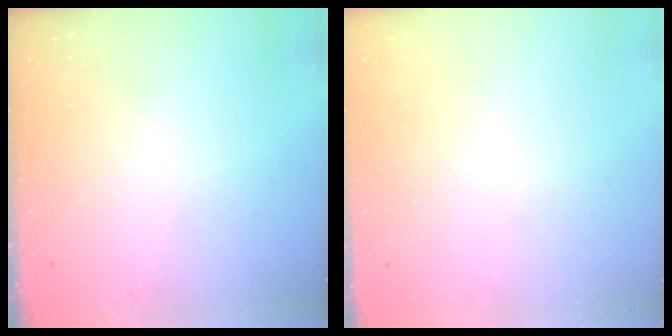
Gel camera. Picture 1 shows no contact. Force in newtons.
{"total": 0.0}